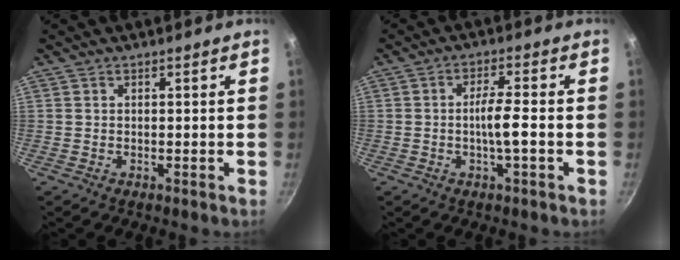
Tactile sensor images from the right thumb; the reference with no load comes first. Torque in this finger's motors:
{"motor_torque": [2.60, 2.41, 1.94, -0.83, 1.05]}